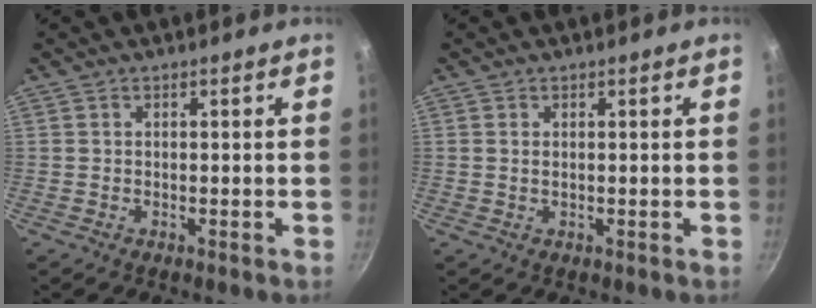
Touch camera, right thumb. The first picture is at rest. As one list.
[{"total": 0.5, "force": [0.2, 0.2, 0.4], "torque": [-0.011, -0.001, 0.007]}]